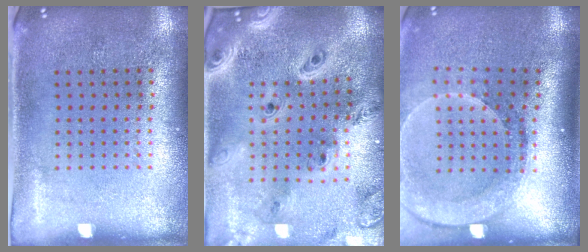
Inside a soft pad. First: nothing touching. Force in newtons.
{"total": 4.0, "press": 3.1, "slide": 2.6}
{"total": 2.6, "press": 2.0, "slide": 1.7}